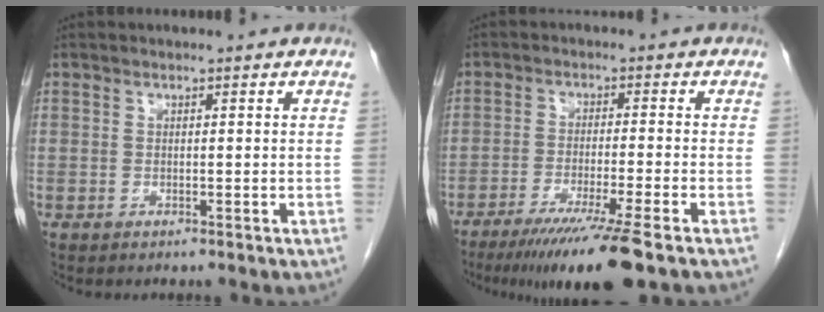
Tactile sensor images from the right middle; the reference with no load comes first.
{"total": 11.6, "force": [-8.3, -1.5, 7.9], "torque": [-0.119, -0.037, -0.131]}